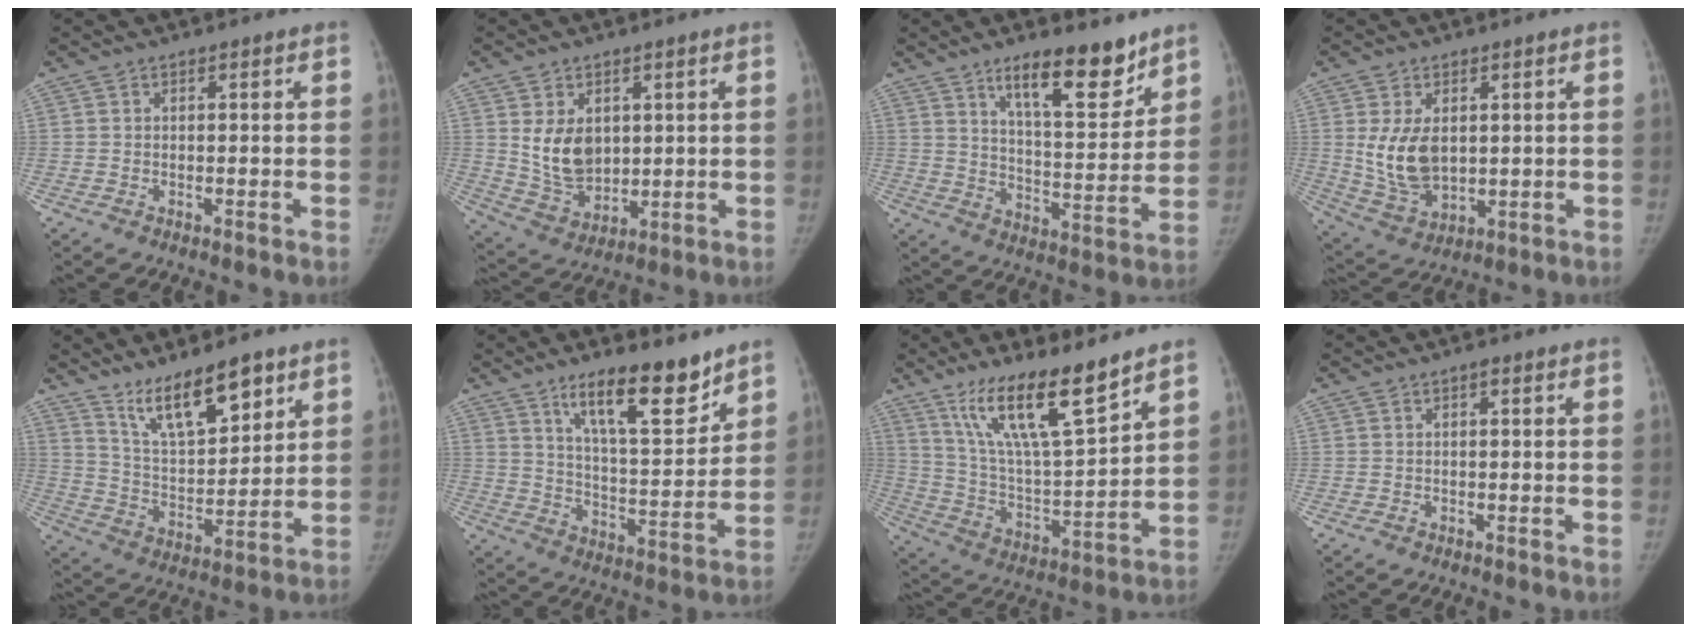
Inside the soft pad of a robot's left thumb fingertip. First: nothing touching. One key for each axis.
{"total": 9.7, "fx": 2.3, "fy": 6.8, "fz": 6.4, "tx": -0.082, "ty": -0.024, "tz": 0.062}
{"total": 14.2, "fx": 9.8, "fy": 4.4, "fz": 9.3, "tx": -0.111, "ty": -0.073, "tz": 0.165}
{"total": 10.0, "fx": 1.5, "fy": 6.3, "fz": 7.6, "tx": -0.130, "ty": -0.017, "tz": 0.048}
{"total": 13.7, "fx": 9.4, "fy": 4.6, "fz": 8.8, "tx": -0.122, "ty": -0.061, "tz": 0.179}
{"total": 15.1, "fx": 10.5, "fy": 4.3, "fz": 10.0, "tx": -0.128, "ty": -0.078, "tz": 0.181}
{"total": 17.2, "fx": 12.1, "fy": 3.3, "fz": 11.8, "tx": -0.189, "ty": -0.070, "tz": 0.230}
{"total": 0.5, "fx": 0.2, "fy": 0.2, "fz": 0.5, "tx": -0.006, "ty": 0.002, "tz": 0.000}